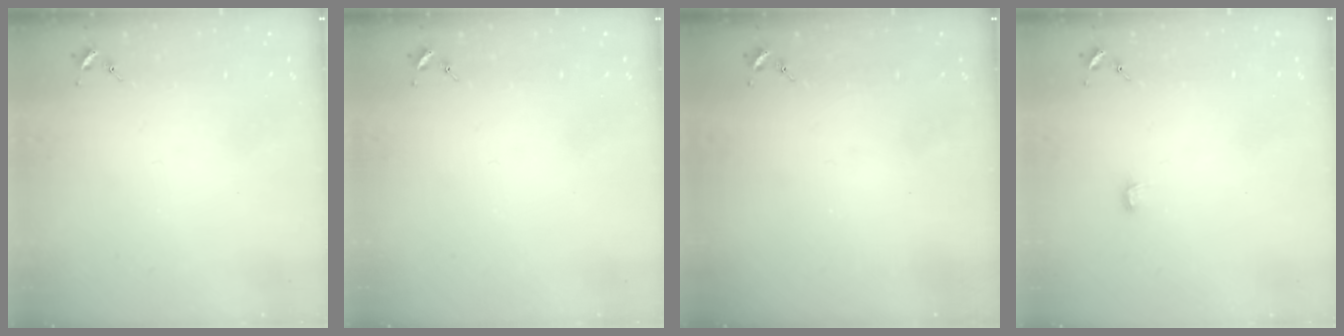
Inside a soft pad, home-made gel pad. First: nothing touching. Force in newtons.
{"total": 0.0}
{"total": 0.0}
{"total": 3.4, "press": 3.4, "slide": 0.4}